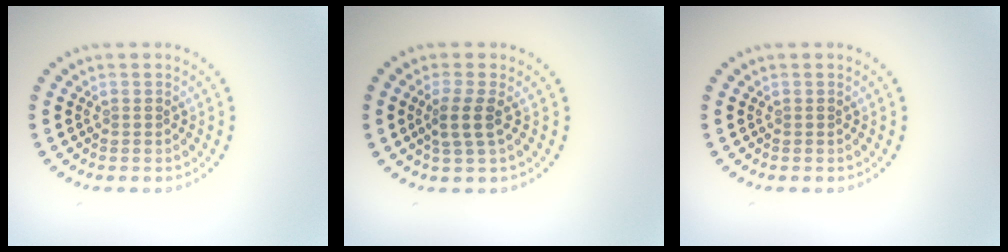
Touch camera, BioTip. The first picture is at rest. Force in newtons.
{"total": 2.3, "press": 1.8, "slide": 1.3}
{"total": 0.0}